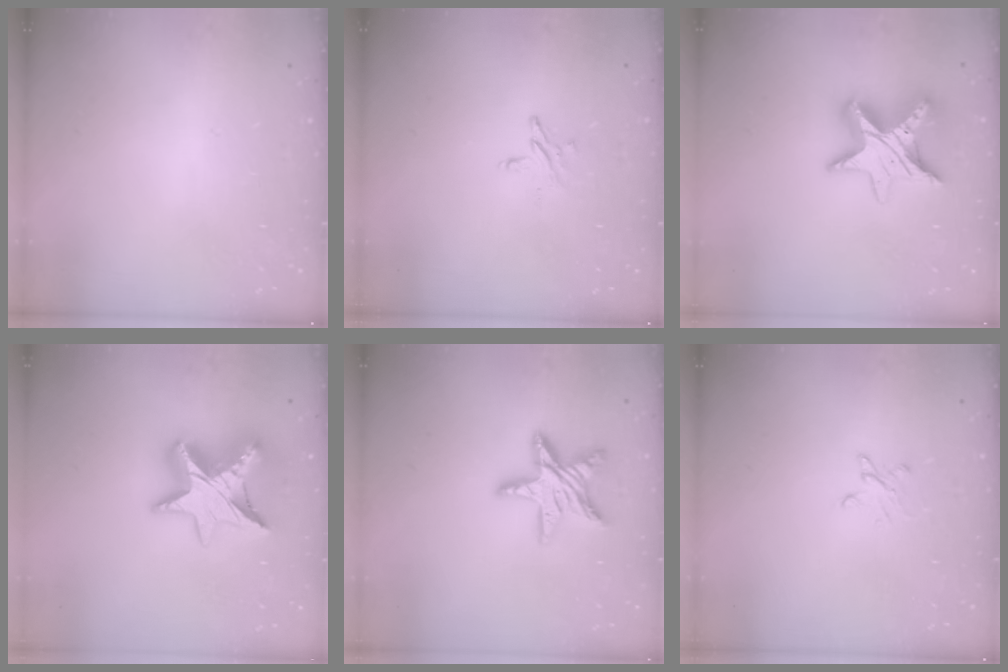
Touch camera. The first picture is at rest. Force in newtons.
{"total": 3.8, "press": 3.8, "slide": 0.3}
{"total": 13.7, "press": 13.7, "slide": 0.9}
{"total": 16.1, "press": 16.0, "slide": 1.3}
{"total": 13.9, "press": 13.9, "slide": 1.1}
{"total": 2.8, "press": 2.8, "slide": 0.3}